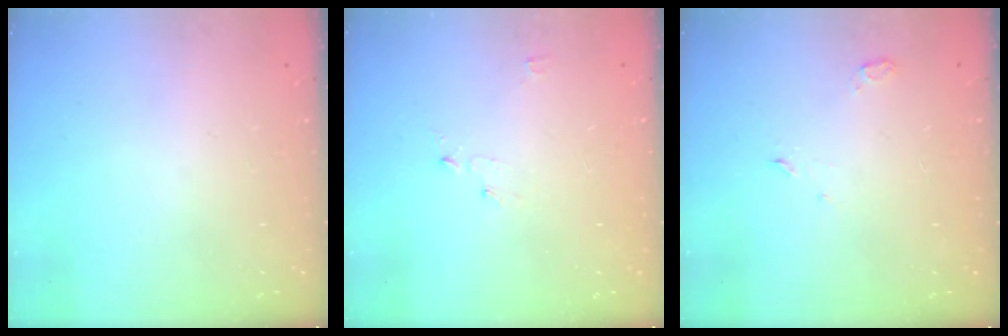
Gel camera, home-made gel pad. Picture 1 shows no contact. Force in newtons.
{"total": 2.4, "press": 2.4, "slide": 0.3}
{"total": 2.7, "press": 2.6, "slide": 0.8}